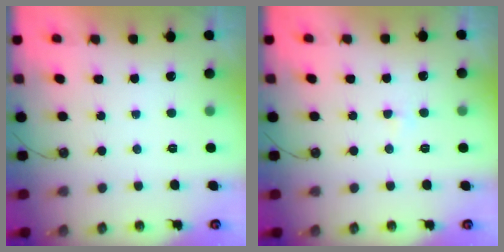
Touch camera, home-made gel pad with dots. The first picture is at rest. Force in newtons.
{"total": 2.1, "press": 2.1, "slide": 0.4}